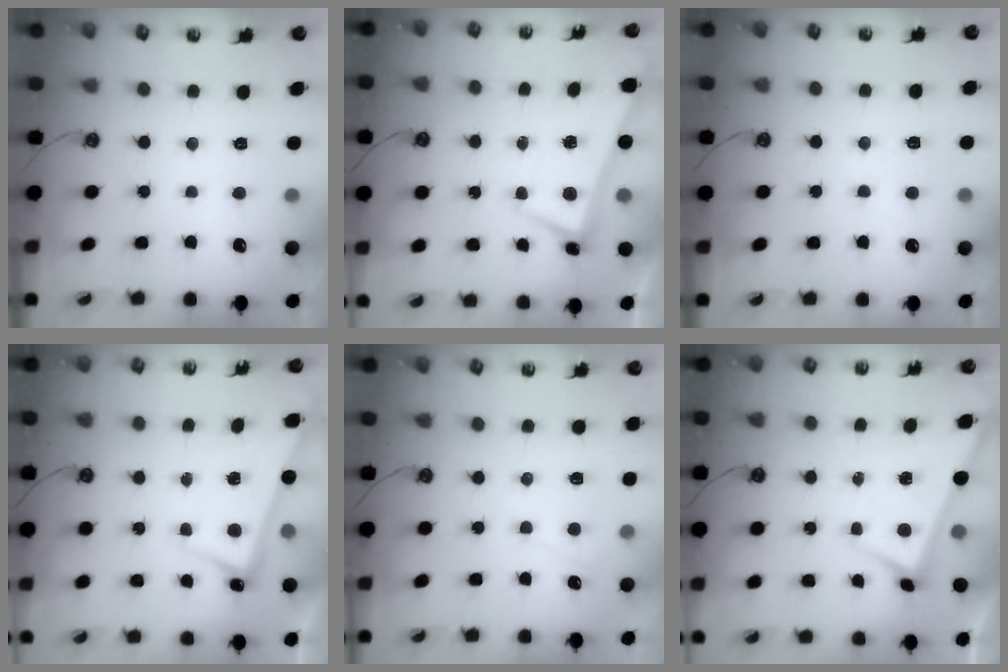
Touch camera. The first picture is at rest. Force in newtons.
{"total": 1.2, "press": 0.9, "slide": 0.9}
{"total": 0.7, "press": 0.7, "slide": 0.2}
{"total": 2.6, "press": 2.5, "slide": 0.8}
{"total": 2.4, "press": 2.4, "slide": 0.4}
{"total": 2.8, "press": 2.8, "slide": 0.3}